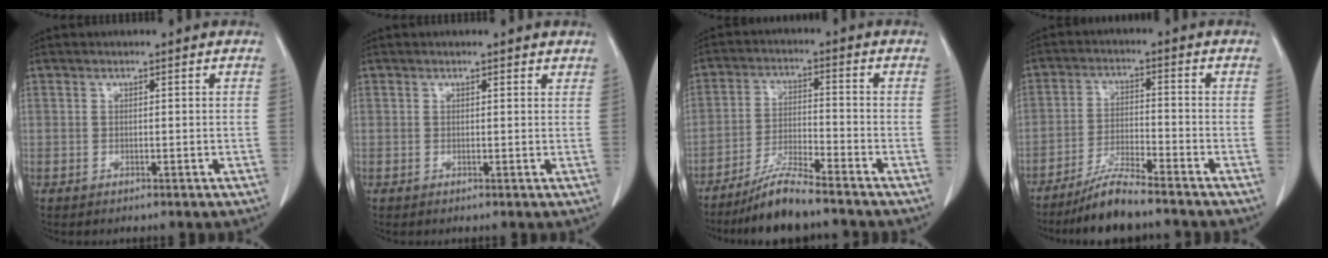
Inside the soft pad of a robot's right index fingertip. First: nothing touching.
{"total": 1.4, "force": [1.2, 0.5, 0.4], "torque": [-0.006, 0.003, 0.009]}
{"total": 7.6, "force": [-6.5, 0.0, 3.8], "torque": [-0.078, -0.023, -0.123]}
{"total": 7.1, "force": [-6.1, 0.1, 3.5], "torque": [-0.070, -0.024, -0.117]}